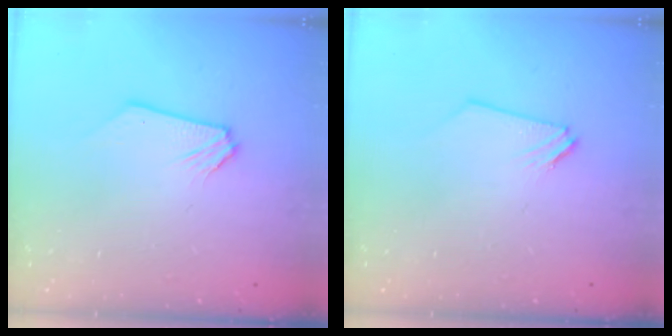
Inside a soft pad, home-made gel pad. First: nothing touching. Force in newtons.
{"total": 0.0}